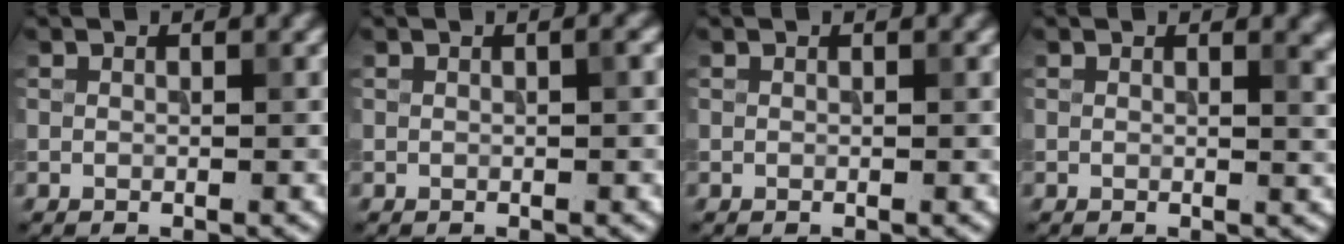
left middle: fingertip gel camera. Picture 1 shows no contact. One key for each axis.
{"total": 0.5, "fx": 0.0, "fy": -0.1, "fz": 0.5, "tx": -0.010, "ty": 0.004, "tz": 0.001}
{"total": 0.0}
{"total": 1.8, "fx": 1.1, "fy": 0.6, "fz": 1.3, "tx": -0.016, "ty": -0.007, "tz": 0.019}